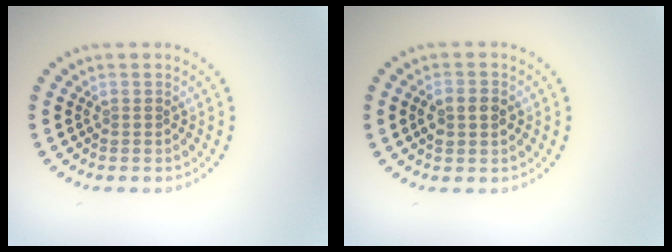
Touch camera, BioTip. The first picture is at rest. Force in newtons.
{"total": 3.0, "press": 2.9, "slide": 0.3}